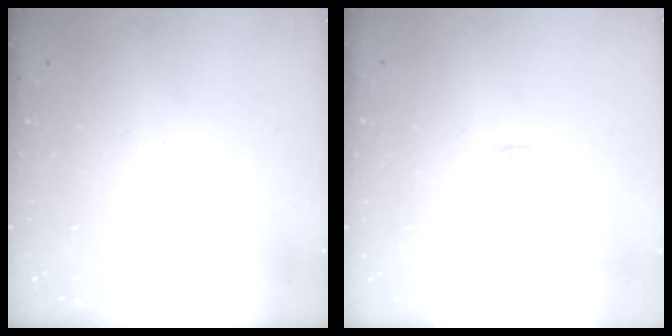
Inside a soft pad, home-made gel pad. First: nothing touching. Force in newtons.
{"total": 3.1, "press": 3.1, "slide": 0.2}